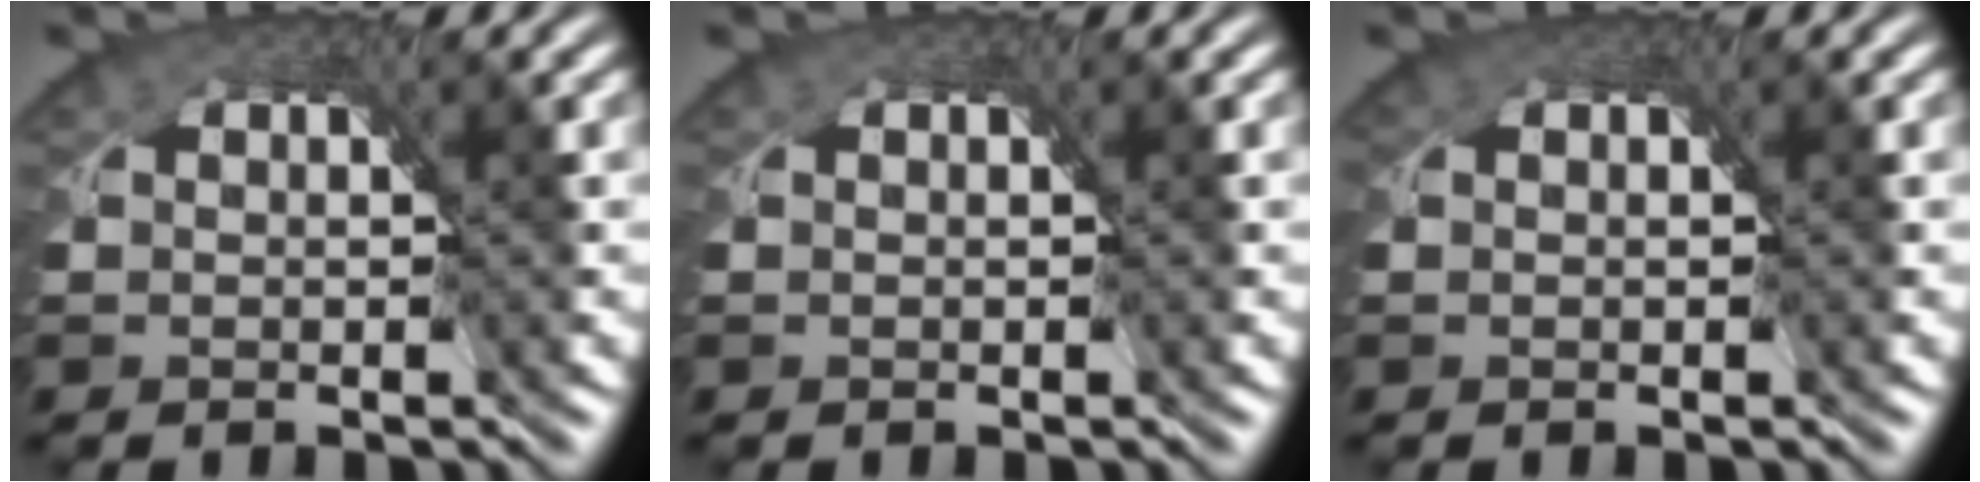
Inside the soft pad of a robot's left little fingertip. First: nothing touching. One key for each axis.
{"total": 0.0}
{"total": 0.0}